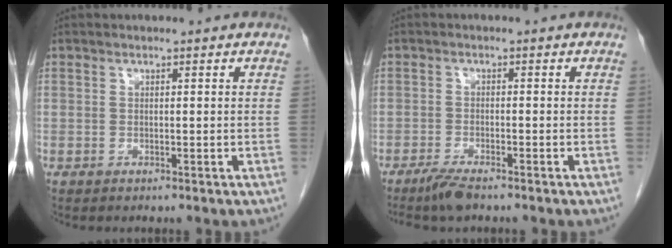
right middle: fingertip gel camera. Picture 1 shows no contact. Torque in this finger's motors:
{"motor_torque": [0.46, -0.32, 0.05, 0.02]}